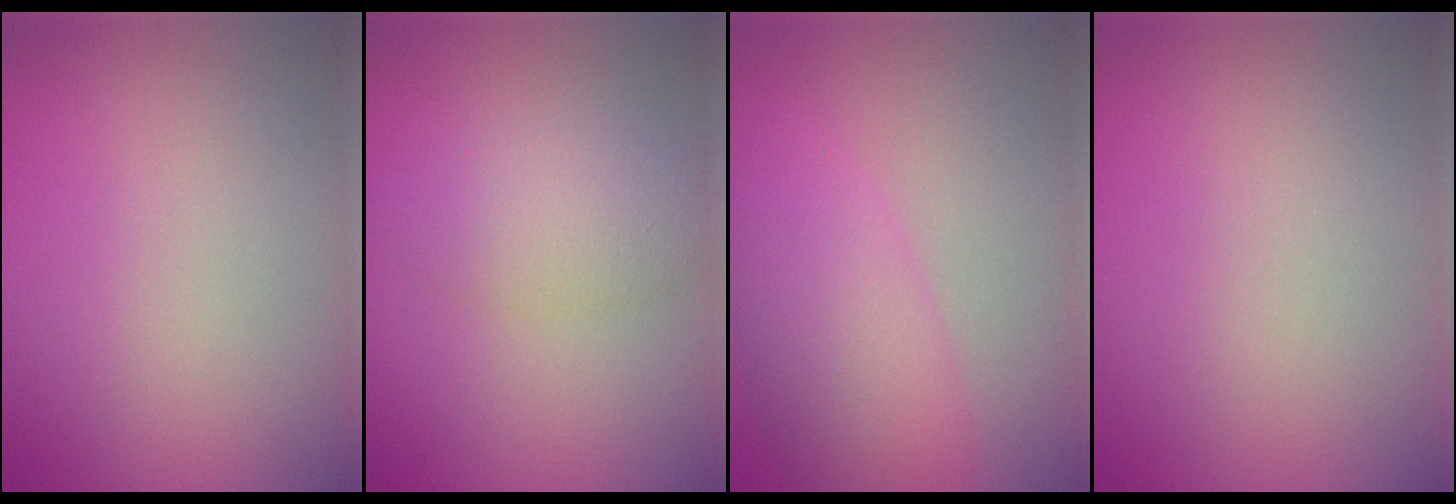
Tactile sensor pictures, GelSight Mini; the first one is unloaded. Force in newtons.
{"total": 3.8, "press": 3.8, "slide": 0.2}
{"total": 5.8, "press": 5.8, "slide": 0.2}
{"total": 0.0}